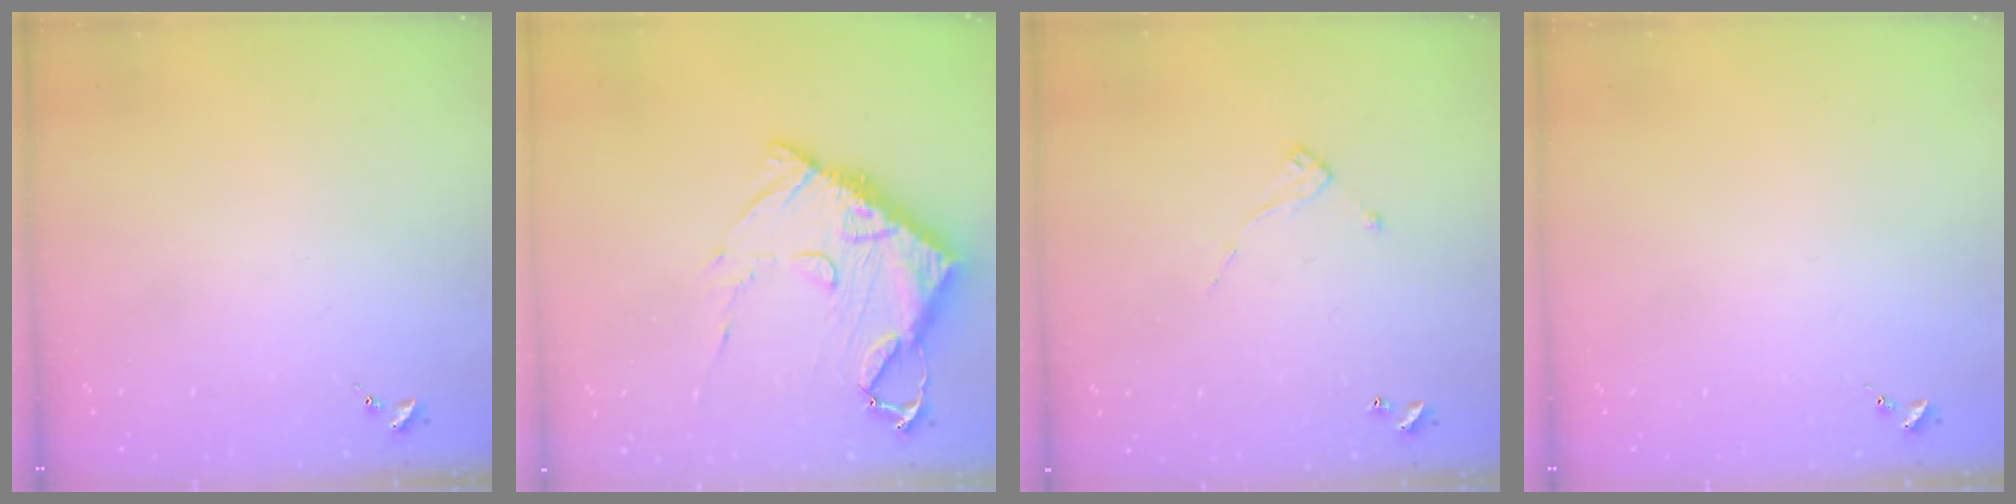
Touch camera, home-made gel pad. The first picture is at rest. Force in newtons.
{"total": 14.3, "press": 14.2, "slide": 1.3}
{"total": 5.0, "press": 5.0, "slide": 0.4}
{"total": 0.0}